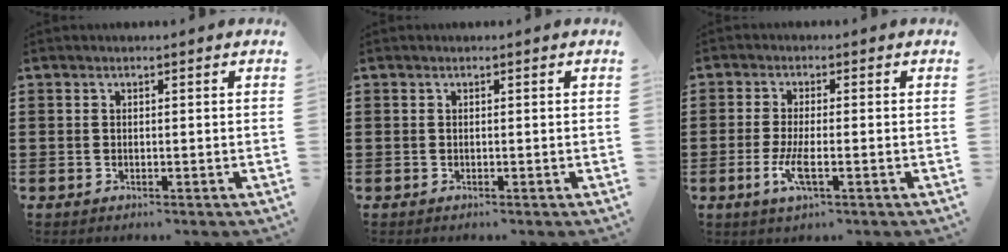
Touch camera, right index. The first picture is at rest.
{"total": 0.0}
{"total": 4.5, "force": [-1.5, 0.9, 4.2], "torque": [-0.089, -0.009, -0.032]}